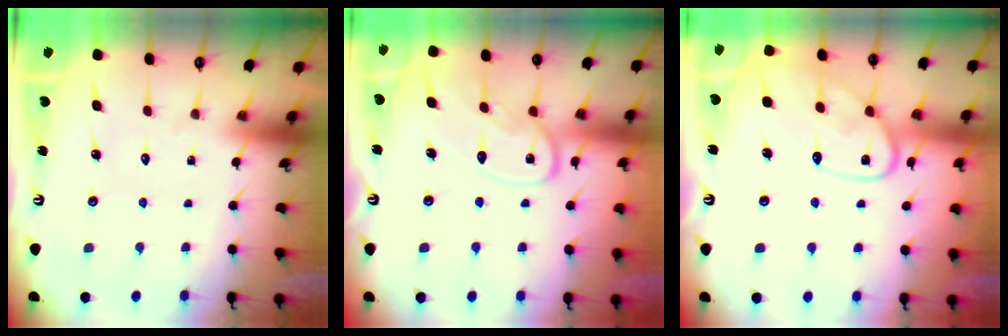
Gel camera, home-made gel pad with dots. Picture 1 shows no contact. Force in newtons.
{"total": 11.9, "press": 11.9, "slide": 1.1}
{"total": 12.9, "press": 12.9, "slide": 1.0}